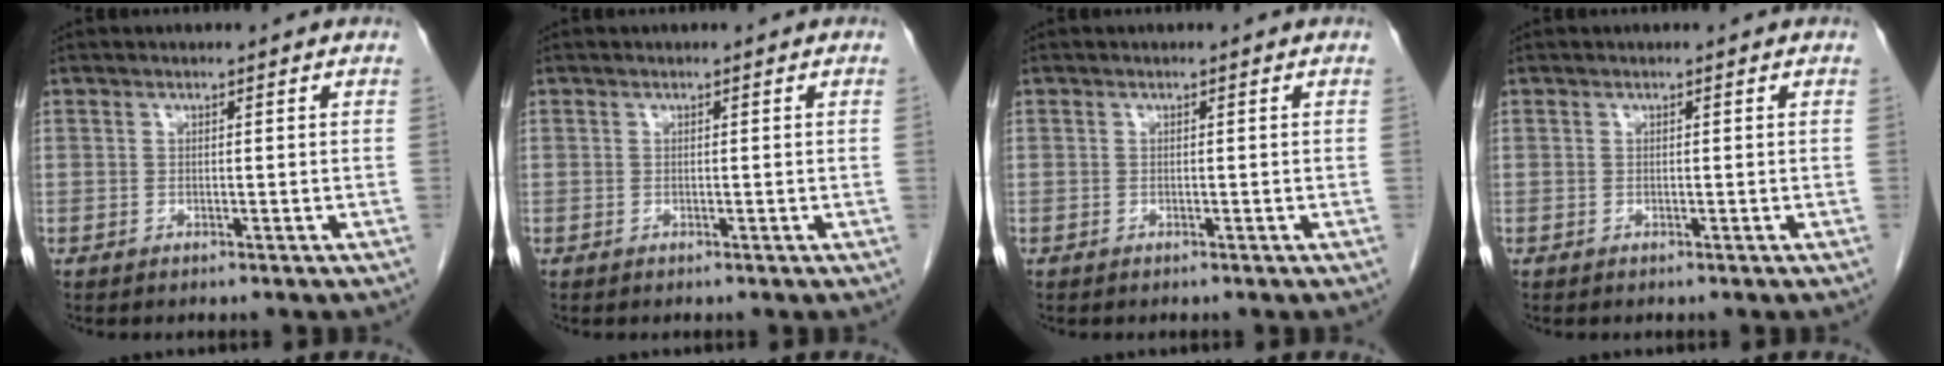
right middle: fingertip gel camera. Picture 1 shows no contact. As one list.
[{"total": 0.0}, {"total": 0.0}, {"total": 0.0}]